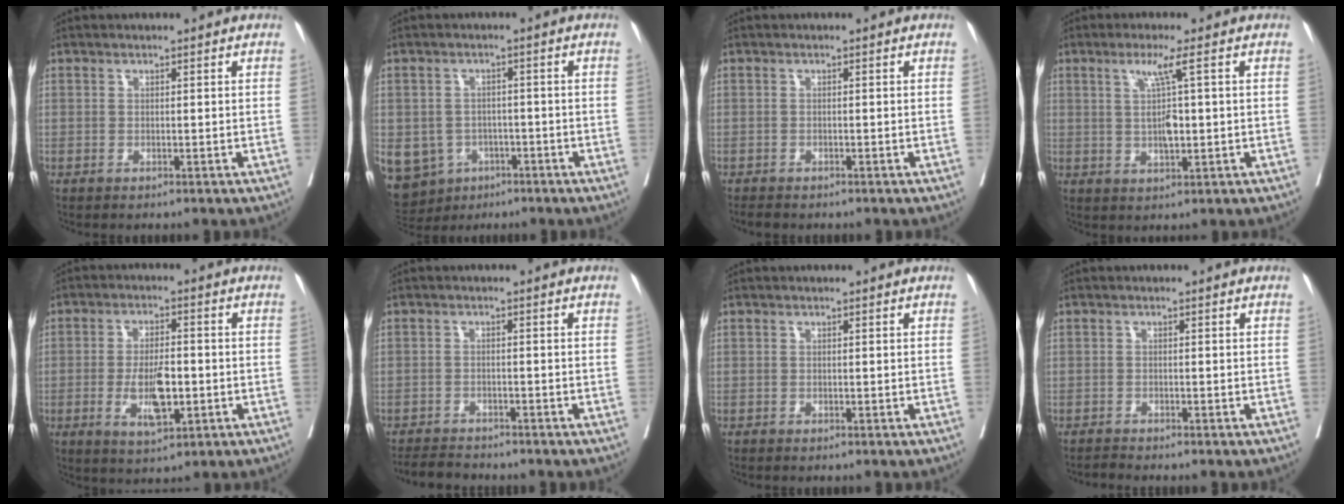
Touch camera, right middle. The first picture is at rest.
{"total": 11.1, "force": [-4.9, 9.5, 3.2], "torque": [-0.110, 0.001, -0.063]}
{"total": 1.7, "force": [-1.4, 0.6, 0.6], "torque": [-0.014, -0.005, -0.019]}
{"total": 4.8, "force": [1.0, 0.1, 4.7], "torque": [-0.089, 0.001, 0.024]}
{"total": 7.3, "force": [-1.7, 2.4, 6.7], "torque": [-0.125, -0.008, -0.023]}
{"total": 4.0, "force": [-3.9, 0.5, 0.6], "torque": [-0.008, -0.013, -0.066]}
{"total": 0.0}
{"total": 0.8, "force": [-0.8, -0.3, -0.1], "torque": [-0.002, -0.006, -0.014]}